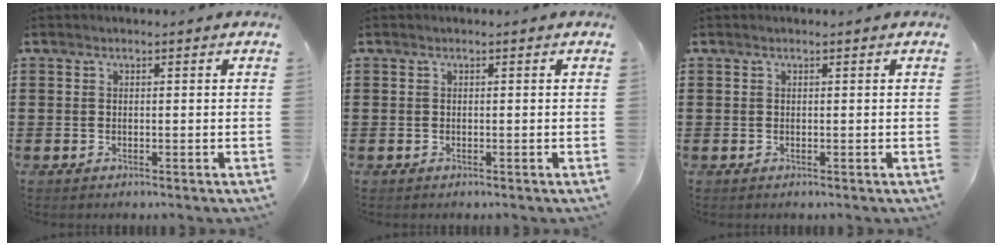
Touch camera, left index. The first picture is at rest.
{"total": 0.0}
{"total": 0.0}